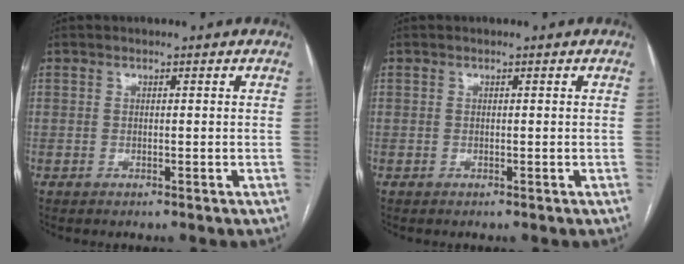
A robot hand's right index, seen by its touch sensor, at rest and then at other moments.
{"total": 0.0}